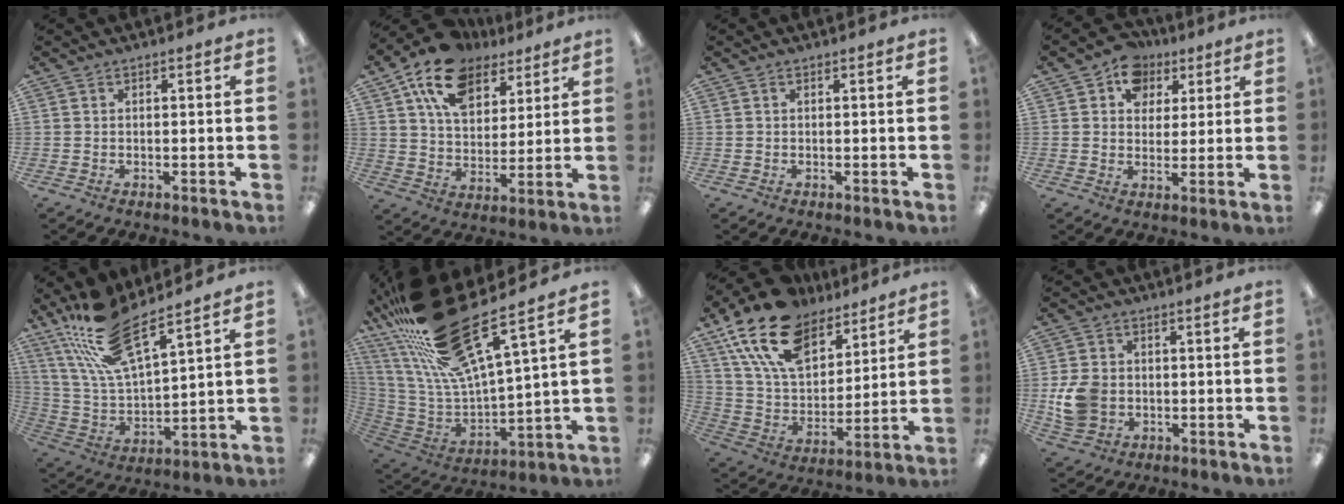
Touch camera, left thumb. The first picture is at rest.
{"total": 16.0, "force": [10.4, 9.7, 7.4], "torque": [-0.136, -0.046, 0.191]}
{"total": 0.0}
{"total": 8.5, "force": [4.3, 6.9, 2.7], "torque": [-0.043, -0.016, 0.075]}
{"total": 17.6, "force": [13.6, 5.1, 9.8], "torque": [-0.213, -0.067, 0.245]}
{"total": 27.3, "force": [18.6, 7.3, 18.6], "torque": [-0.327, -0.123, 0.315]}
{"total": 20.0, "force": [12.7, 11.5, 10.2], "torque": [-0.200, -0.059, 0.235]}
{"total": 9.1, "force": [-0.8, 7.6, 5.0], "torque": [-0.098, 0.014, -0.010]}